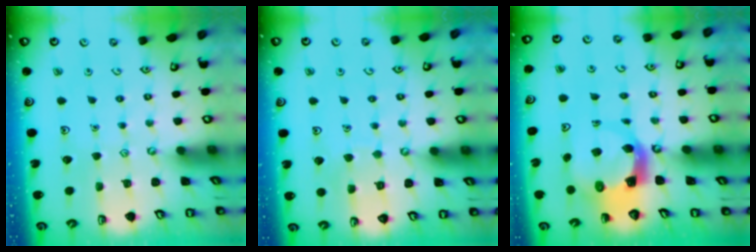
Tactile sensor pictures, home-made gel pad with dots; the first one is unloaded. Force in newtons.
{"total": 5.8, "press": 5.8, "slide": 0.4}
{"total": 4.7, "press": 4.6, "slide": 0.7}